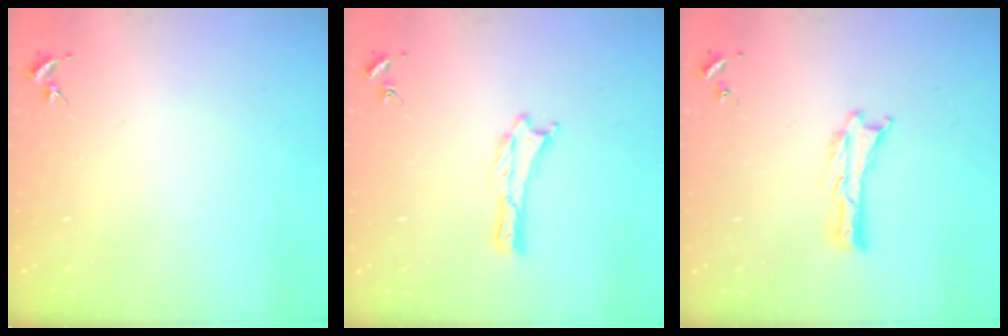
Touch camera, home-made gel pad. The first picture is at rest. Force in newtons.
{"total": 0.0}
{"total": 0.0}